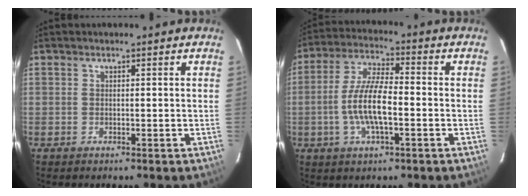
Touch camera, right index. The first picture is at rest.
{"total": 10.3, "force": [-2.3, 2.9, 9.6], "torque": [-0.196, 0.004, -0.046]}